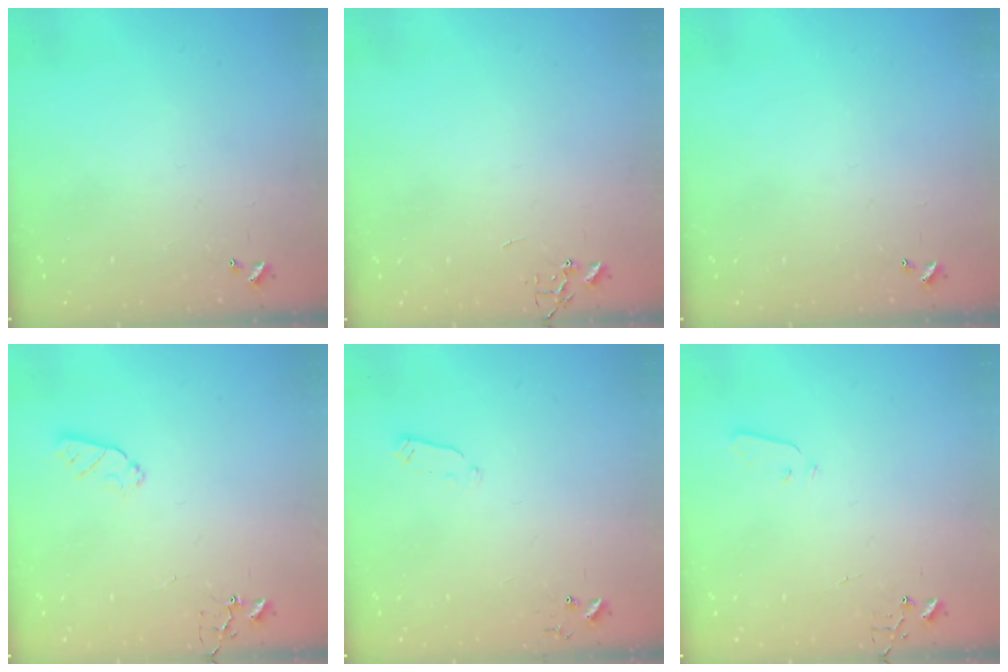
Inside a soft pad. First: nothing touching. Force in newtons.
{"total": 0.0}
{"total": 0.0}
{"total": 5.5, "press": 5.4, "slide": 1.1}
{"total": 2.7, "press": 2.6, "slide": 0.4}
{"total": 3.2, "press": 3.2, "slide": 0.1}